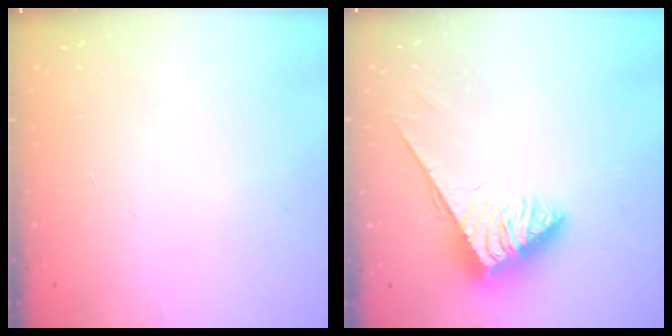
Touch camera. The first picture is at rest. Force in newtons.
{"total": 3.8, "press": 3.8, "slide": 0.6}